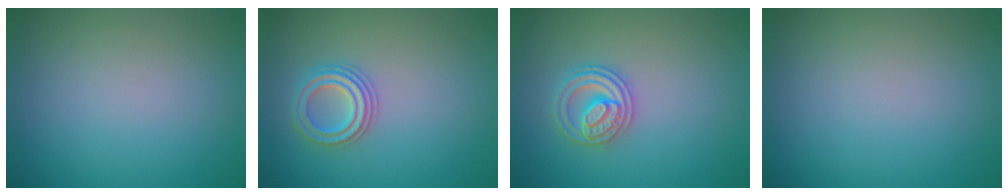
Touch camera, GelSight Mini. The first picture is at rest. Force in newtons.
{"total": 2.5, "press": 2.4, "slide": 0.4}
{"total": 2.7, "press": 2.6, "slide": 0.3}
{"total": 0.0}